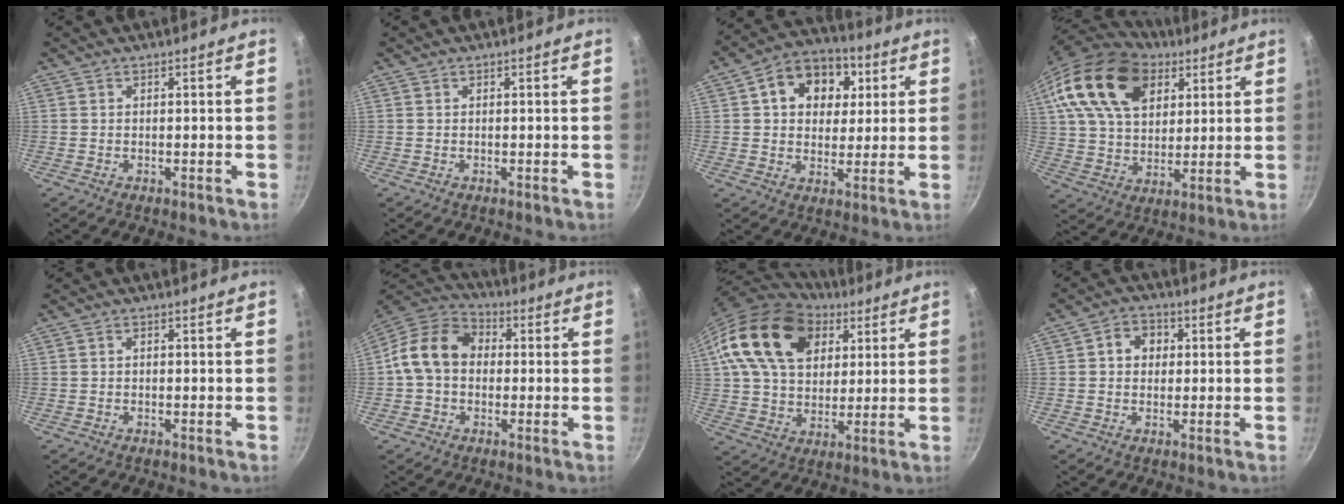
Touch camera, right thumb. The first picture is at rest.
{"total": 0.0}
{"total": 13.9, "force": [4.4, 10.4, 8.0], "torque": [-0.095, 0.005, 0.058]}
{"total": 21.3, "force": [10.4, 13.6, 12.6], "torque": [-0.200, -0.020, 0.183]}
{"total": 0.6, "force": [-0.2, 0.4, 0.3], "torque": [-0.007, 0.005, -0.002]}
{"total": 12.8, "force": [0.4, 10.0, 8.0], "torque": [-0.111, 0.032, -0.015]}
{"total": 21.7, "force": [8.6, 14.9, 13.2], "torque": [-0.207, -0.007, 0.148]}
{"total": 5.5, "force": [1.0, 4.6, 2.9], "torque": [-0.020, 0.008, 0.008]}